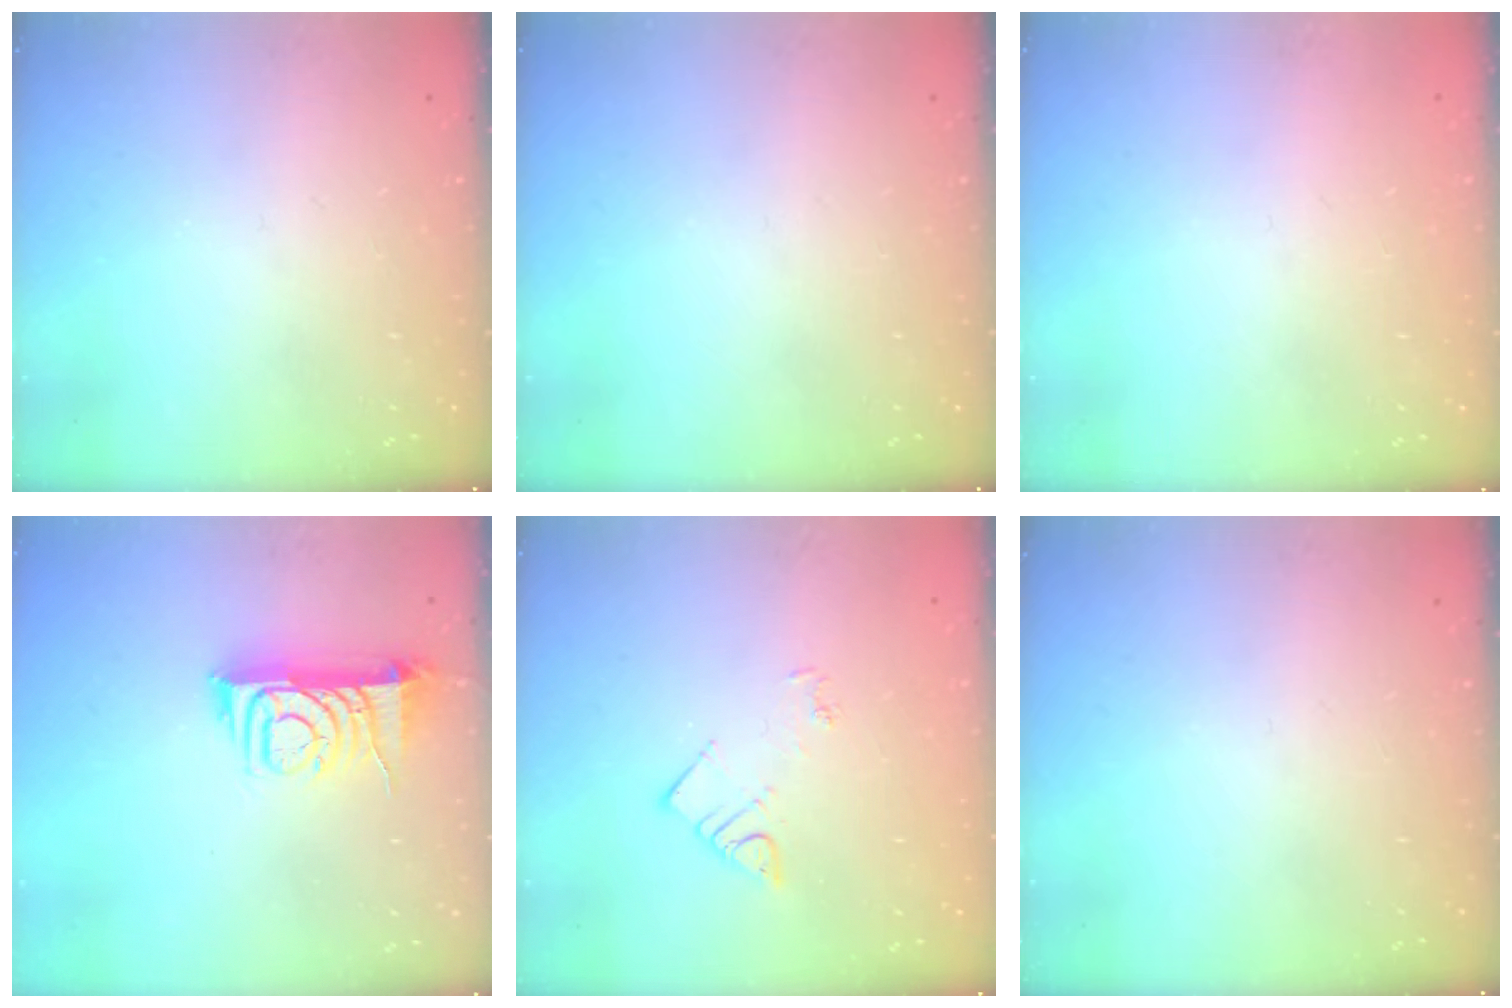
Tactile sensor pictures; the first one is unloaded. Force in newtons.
{"total": 0.0}
{"total": 0.7, "press": 0.6, "slide": 0.1}
{"total": 9.0, "press": 9.0, "slide": 0.7}
{"total": 3.8, "press": 3.7, "slide": 0.6}
{"total": 0.0}